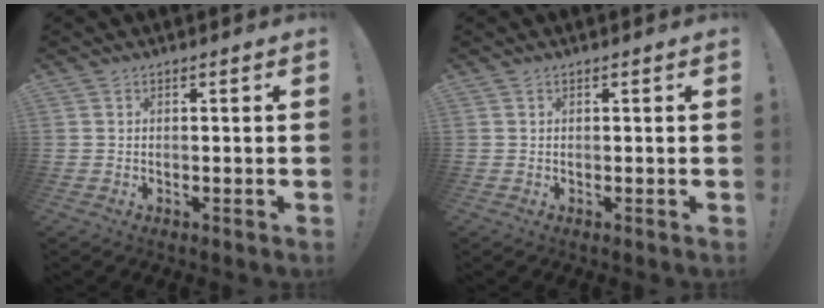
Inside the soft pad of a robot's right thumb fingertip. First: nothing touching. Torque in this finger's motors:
{"motor_torque": [-0.01, 0.02, -0.01, -0.01, 0.00]}